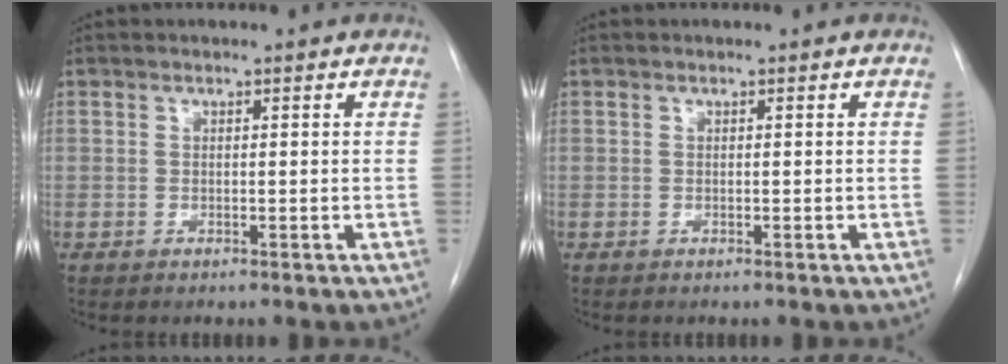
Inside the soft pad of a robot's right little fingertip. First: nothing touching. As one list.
[{"total": 0.0}]